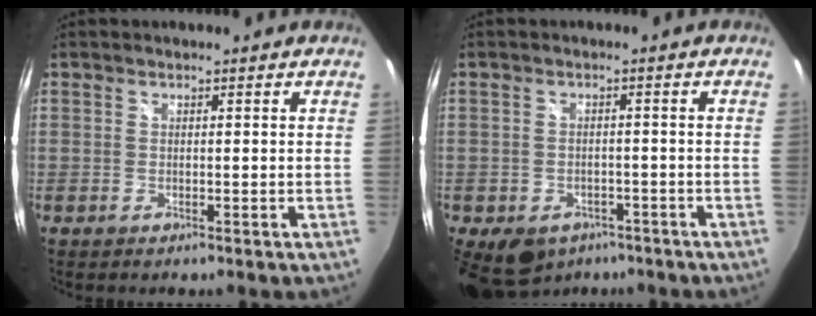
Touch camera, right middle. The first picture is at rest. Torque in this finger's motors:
{"motor_torque": [0.84, -1.30, 0.19, 0.13]}